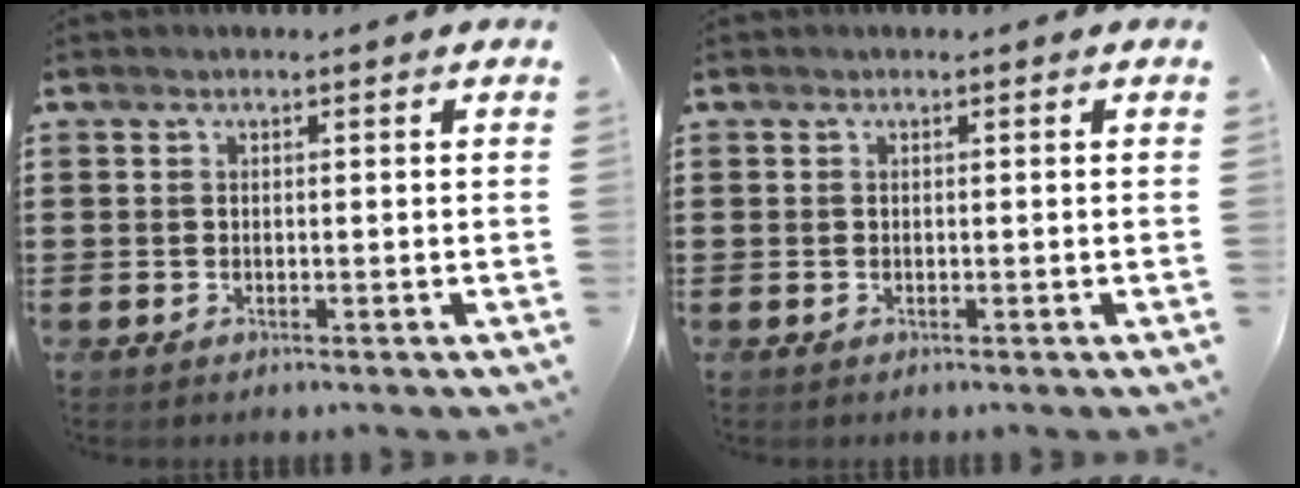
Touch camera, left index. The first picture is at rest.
{"total": 0.0}